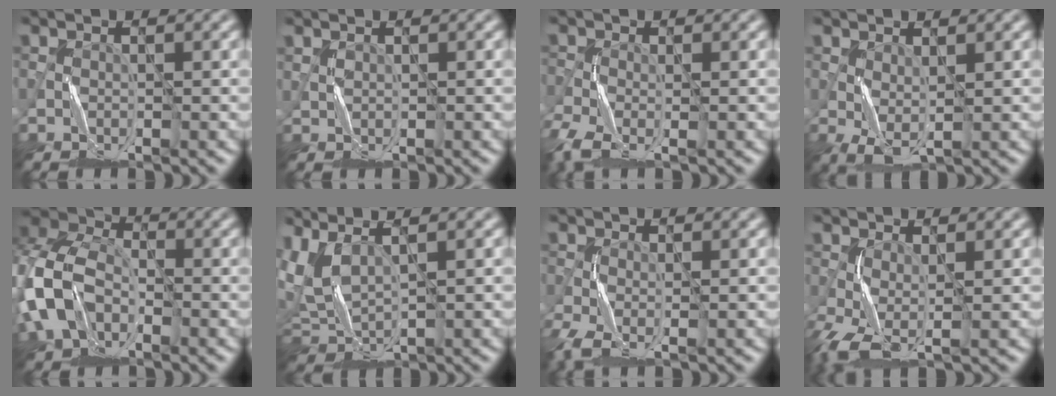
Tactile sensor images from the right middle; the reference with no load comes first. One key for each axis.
{"total": 0.7, "fx": 0.7, "fy": 0.0, "fz": 0.2, "tx": -0.009, "ty": -0.002, "tz": 0.017}
{"total": 4.5, "fx": -2.8, "fy": 2.0, "fz": 2.9, "tx": -0.080, "ty": -0.013, "tz": -0.064}
{"total": 2.0, "fx": 0.4, "fy": 0.8, "fz": 1.8, "tx": -0.051, "ty": -0.001, "tz": 0.010}
{"total": 7.7, "fx": -2.2, "fy": 5.5, "fz": 4.8, "tx": -0.119, "ty": 0.005, "tz": -0.056}
{"total": 4.0, "fx": 2.4, "fy": 1.4, "fz": 2.9, "tx": -0.090, "ty": 0.007, "tz": 0.054}
{"total": 3.7, "fx": -2.0, "fy": 1.6, "fz": 2.7, "tx": -0.077, "ty": -0.011, "tz": -0.043}
{"total": 4.8, "fx": -1.3, "fy": 2.1, "fz": 4.1, "tx": -0.113, "ty": -0.004, "tz": -0.030}